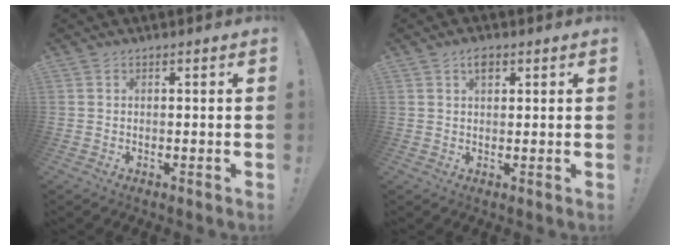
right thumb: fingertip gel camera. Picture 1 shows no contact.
{"total": 3.3, "force": [1.7, 1.8, 2.2], "torque": [-0.034, 0.001, 0.028]}